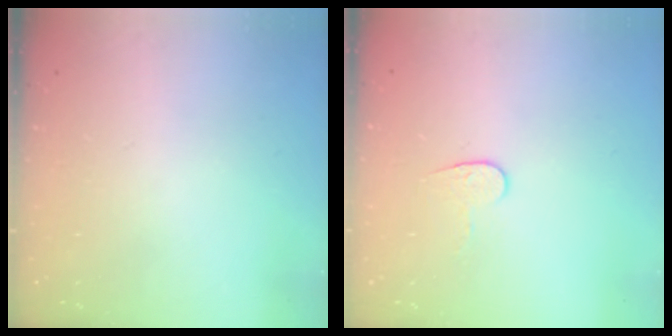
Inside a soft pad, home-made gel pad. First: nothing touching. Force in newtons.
{"total": 6.0, "press": 6.0, "slide": 0.4}